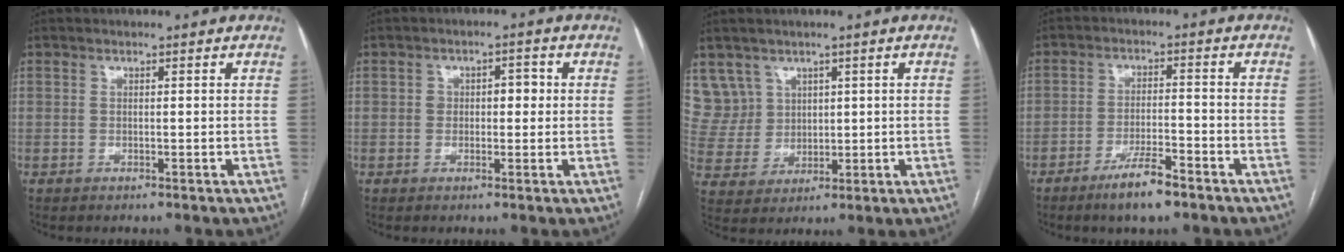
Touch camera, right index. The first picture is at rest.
{"total": 3.5, "force": [0.4, 2.1, 2.8], "torque": [-0.040, 0.018, 0.008]}
{"total": 7.1, "force": [4.0, 5.9, -0.3], "torque": [0.000, 0.020, 0.095]}
{"total": 3.9, "force": [-2.8, 0.8, 2.5], "torque": [-0.045, 0.001, -0.049]}